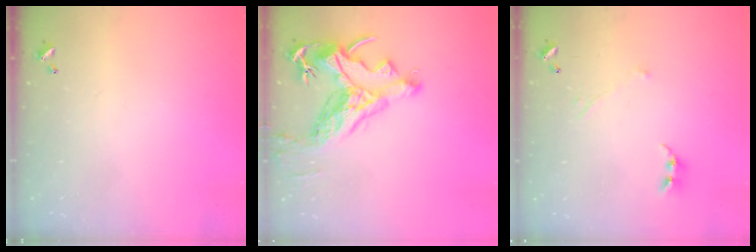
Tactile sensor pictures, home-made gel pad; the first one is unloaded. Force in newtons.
{"total": 9.9, "press": 9.7, "slide": 1.9}
{"total": 0.7, "press": 0.0, "slide": 0.7}